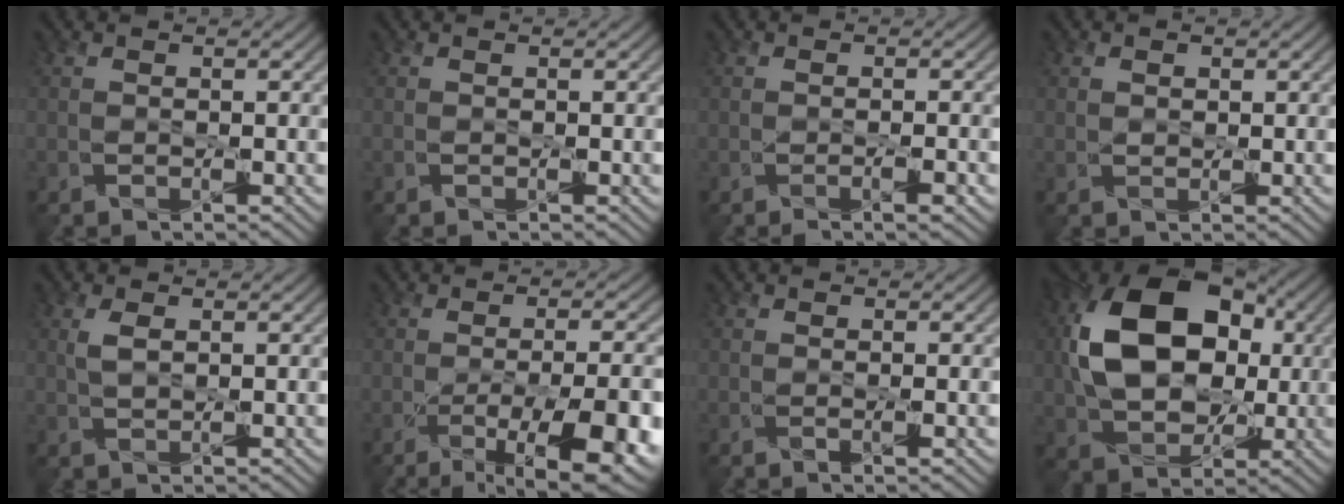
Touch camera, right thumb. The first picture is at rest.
{"total": 0.0}
{"total": 1.7, "force": [-0.8, 0.4, 1.5], "torque": [-0.023, -0.003, -0.010]}
{"total": 1.2, "force": [0.5, 0.9, 0.7], "torque": [-0.016, -0.002, 0.011]}
{"total": 2.2, "force": [0.7, 1.0, 1.8], "torque": [-0.046, 0.001, 0.015]}
{"total": 13.1, "force": [-5.5, 4.2, 11.1], "torque": [-0.136, -0.013, -0.067]}
{"total": 1.0, "force": [-0.1, 0.1, 1.0], "torque": [-0.015, -0.002, -0.002]}
{"total": 16.5, "force": [2.0, 11.4, 11.7], "torque": [-0.237, 0.017, 0.037]}